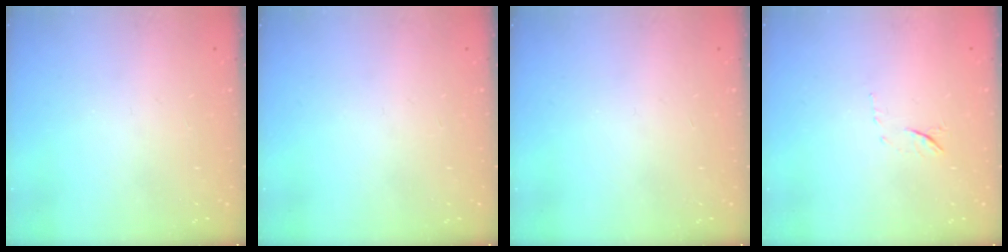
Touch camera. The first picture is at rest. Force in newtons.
{"total": 0.0}
{"total": 0.0}
{"total": 6.1, "press": 5.9, "slide": 1.5}